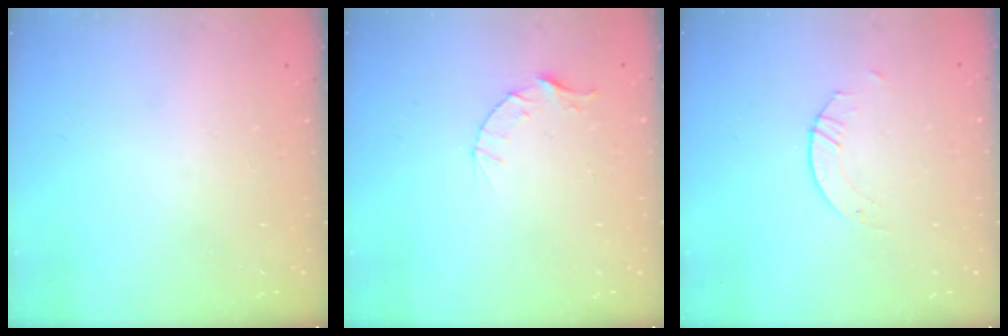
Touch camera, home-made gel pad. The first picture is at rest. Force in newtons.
{"total": 3.5, "press": 3.5, "slide": 0.4}
{"total": 2.6, "press": 2.6, "slide": 0.2}